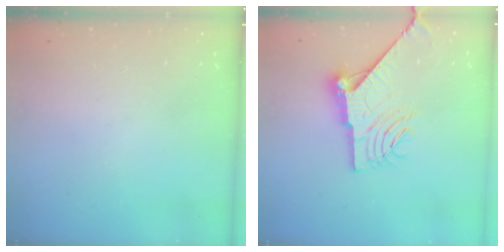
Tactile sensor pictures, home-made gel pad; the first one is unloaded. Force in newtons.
{"total": 14.0, "press": 13.9, "slide": 0.9}